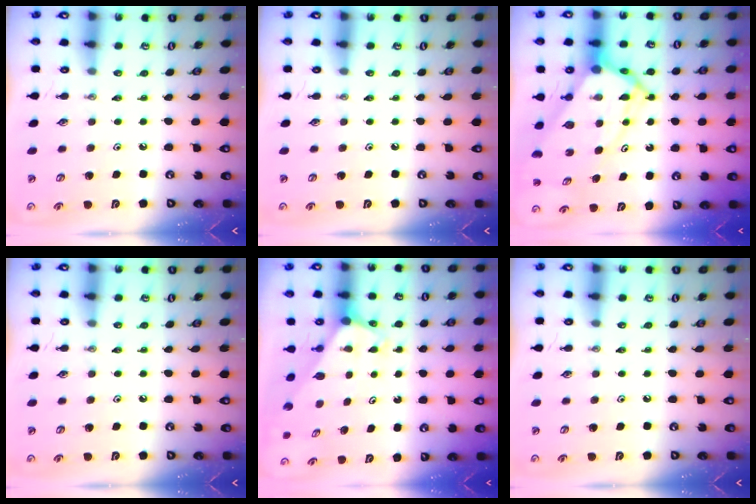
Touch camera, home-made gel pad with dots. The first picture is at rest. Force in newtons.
{"total": 0.0}
{"total": 12.6, "press": 12.6, "slide": 1.3}
{"total": 0.0}
{"total": 2.1, "press": 2.1, "slide": 0.1}
{"total": 0.0}